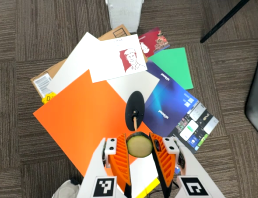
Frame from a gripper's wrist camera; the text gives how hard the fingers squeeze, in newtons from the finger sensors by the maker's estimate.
{"total": 8.0, "left": 8.0, "right": 8.0}